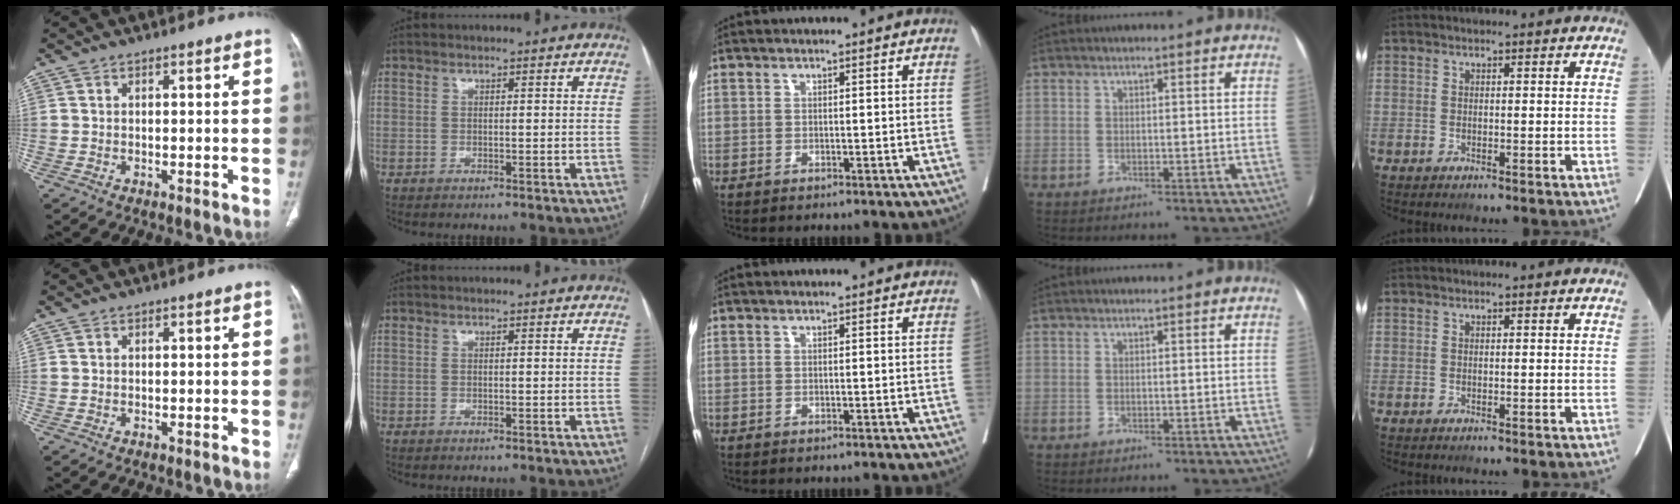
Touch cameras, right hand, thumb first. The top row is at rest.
{}